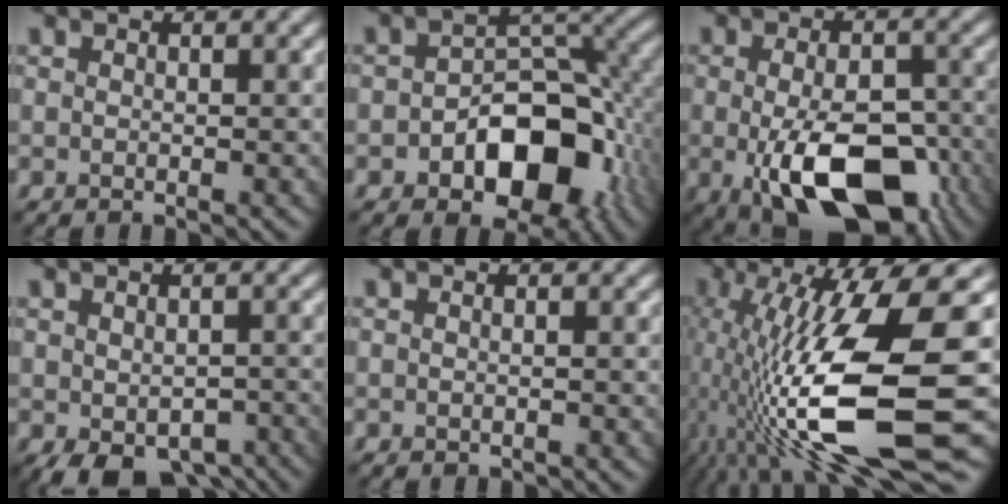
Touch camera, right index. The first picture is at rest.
{"total": 9.9, "force": [-3.5, 6.1, 6.9], "torque": [-0.087, 0.001, -0.055]}
{"total": 12.1, "force": [-4.2, 6.0, 9.6], "torque": [-0.161, -0.021, -0.059]}
{"total": 5.9, "force": [-3.5, 2.8, 3.7], "torque": [-0.048, -0.022, -0.043]}
{"total": 0.0}
{"total": 14.5, "force": [-1.9, 4.3, 13.7], "torque": [-0.272, -0.009, -0.029]}